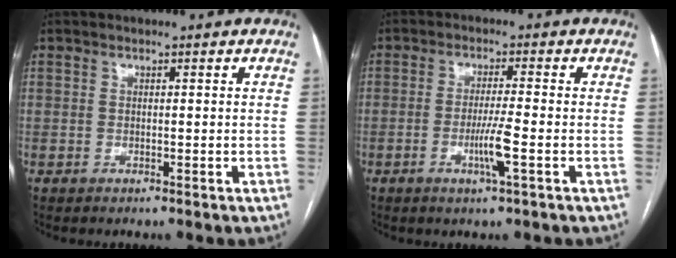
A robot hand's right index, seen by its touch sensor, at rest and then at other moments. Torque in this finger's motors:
{"motor_torque": [0.93, 0.08, 0.50, 0.12]}